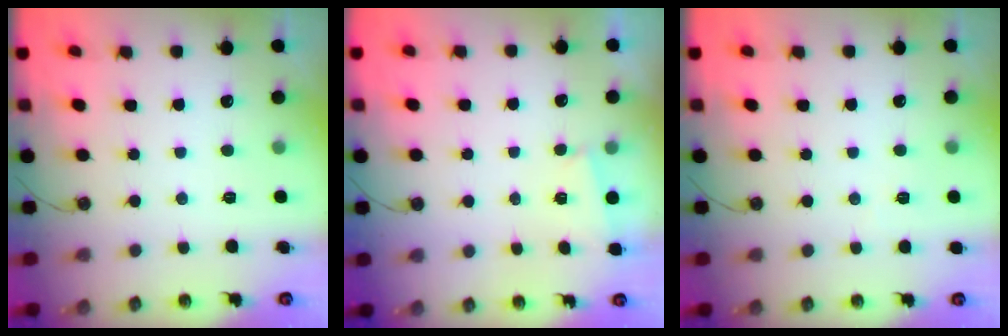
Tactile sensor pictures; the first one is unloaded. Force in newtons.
{"total": 1.0, "press": 1.0, "slide": 0.3}
{"total": 2.7, "press": 2.5, "slide": 1.1}